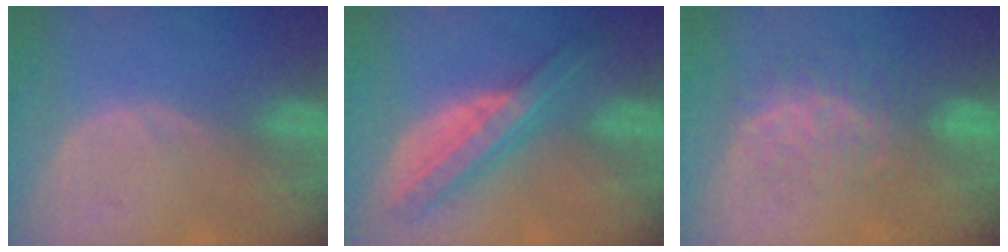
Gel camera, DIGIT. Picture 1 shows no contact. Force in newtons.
{"total": 8.6, "press": 8.5, "slide": 0.4}
{"total": 8.0, "press": 7.4, "slide": 3.1}